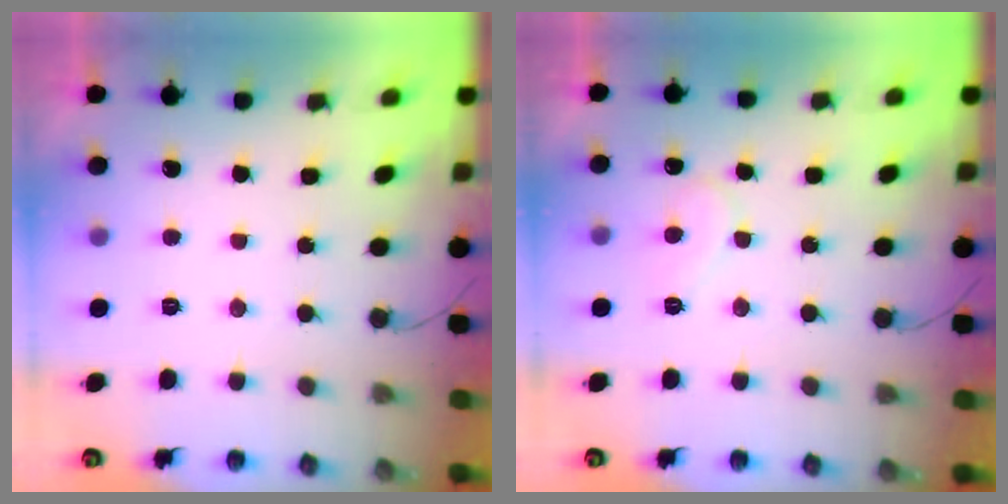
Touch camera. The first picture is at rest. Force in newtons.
{"total": 6.8, "press": 6.8, "slide": 0.6}